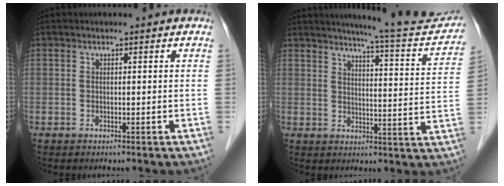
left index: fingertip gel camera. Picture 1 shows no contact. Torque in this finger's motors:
{"motor_torque": [0.14, -0.17, 0.20, 0.07]}